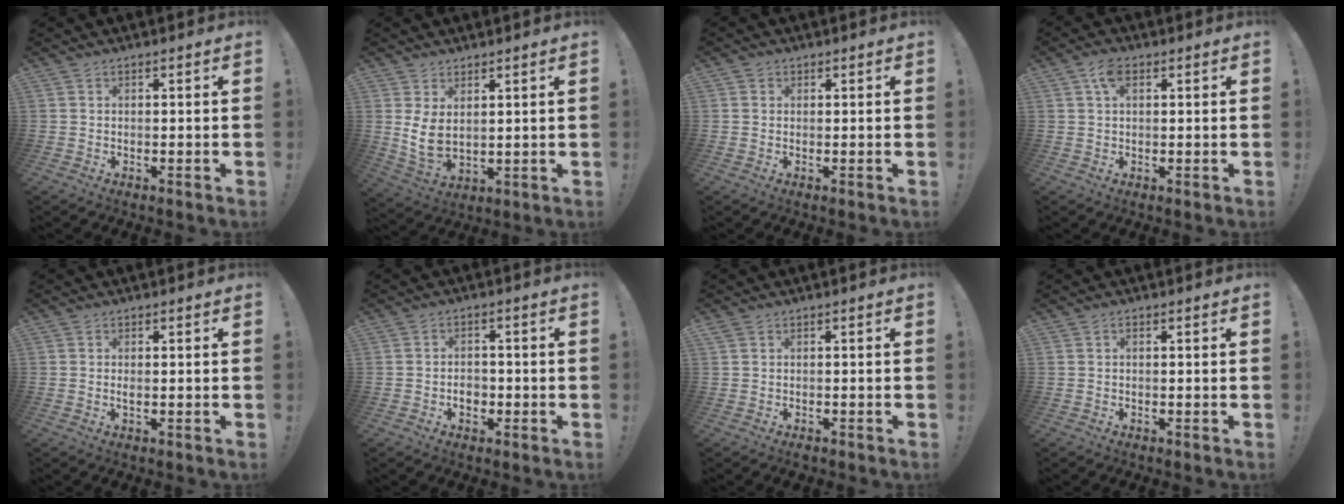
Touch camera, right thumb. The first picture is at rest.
{"total": 6.9, "force": [2.5, 4.1, 5.1], "torque": [-0.095, -0.024, 0.047]}
{"total": 1.2, "force": [0.6, 1.0, 0.3], "torque": [0.002, -0.002, 0.009]}
{"total": 4.7, "force": [1.8, 2.5, 3.6], "torque": [-0.061, 0.003, 0.029]}
{"total": 0.9, "force": [0.0, 0.3, 0.9], "torque": [-0.011, -0.003, -0.001]}
{"total": 4.2, "force": [-1.4, 3.3, 2.1], "torque": [-0.023, 0.005, -0.026]}
{"total": 1.1, "force": [-0.3, 1.0, 0.4], "torque": [-0.007, 0.002, -0.005]}
{"total": 0.6, "force": [-0.3, 0.2, 0.5], "torque": [-0.012, 0.002, -0.004]}